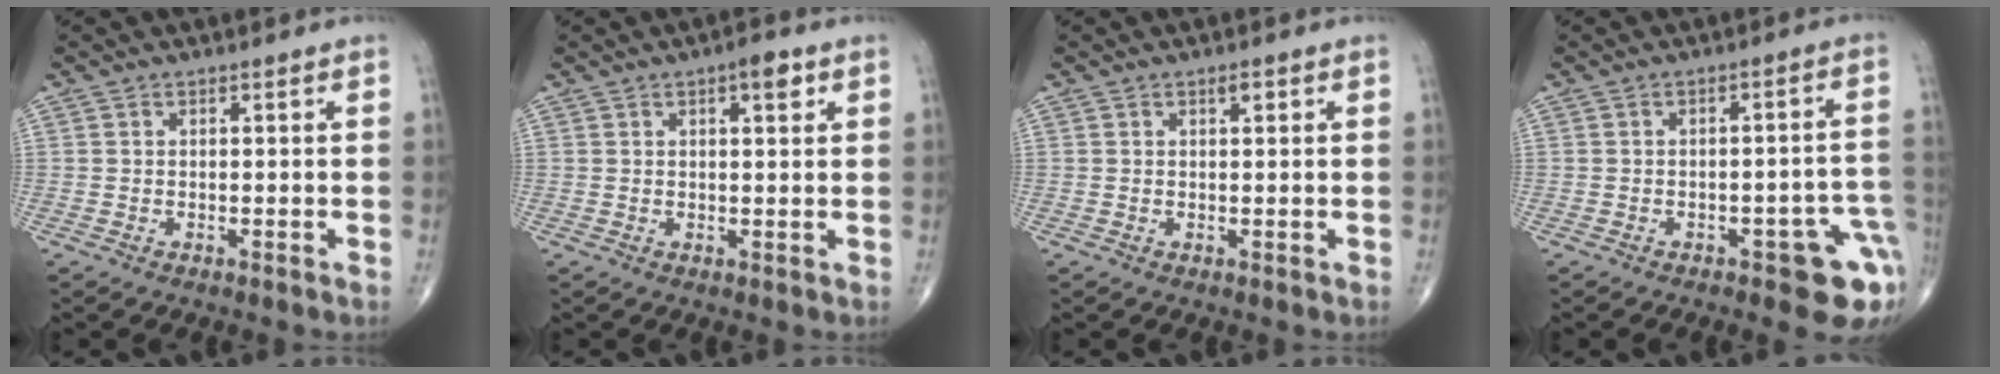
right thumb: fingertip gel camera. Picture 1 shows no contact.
{"total": 4.2, "force": [1.9, 1.6, 3.3], "torque": [-0.032, -0.002, 0.022]}
{"total": 1.3, "force": [0.7, 0.5, 1.0], "torque": [-0.009, 0.001, 0.008]}
{"total": 10.1, "force": [-4.3, 3.5, 8.5], "torque": [-0.075, 0.027, -0.047]}